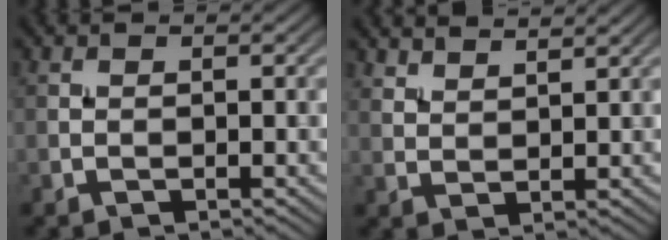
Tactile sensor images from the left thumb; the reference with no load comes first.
{"total": 4.1, "force": [3.7, 1.1, 1.6], "torque": [-0.031, -0.012, 0.082]}